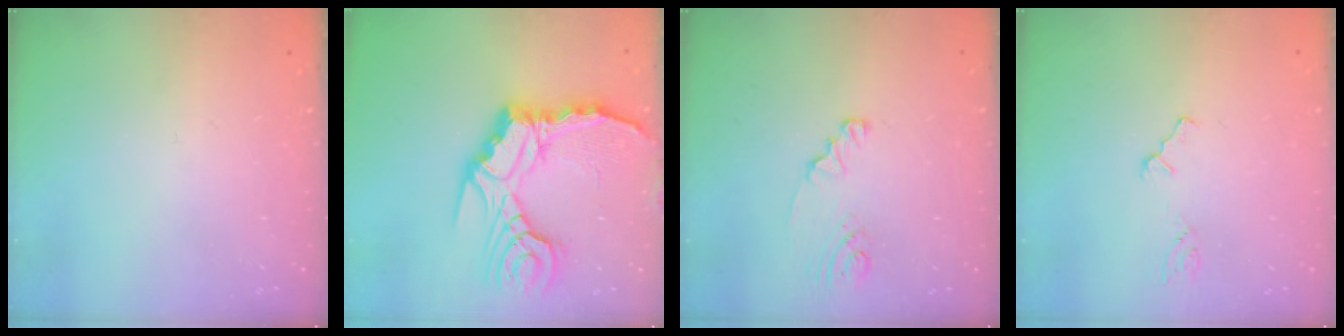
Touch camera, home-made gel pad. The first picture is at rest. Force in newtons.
{"total": 17.8, "press": 17.7, "slide": 2.2}
{"total": 2.5, "press": 2.5, "slide": 0.3}
{"total": 0.0}